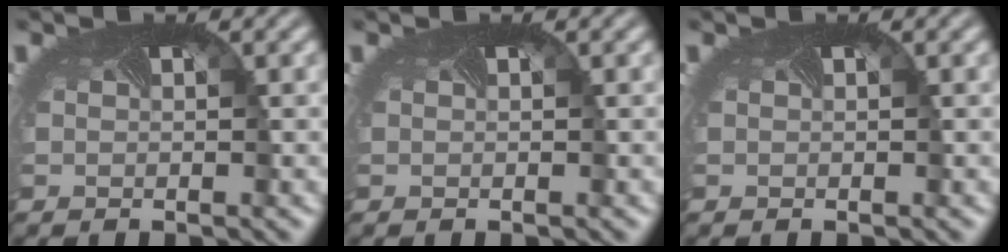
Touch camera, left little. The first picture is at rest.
{"total": 0.0}
{"total": 0.0}